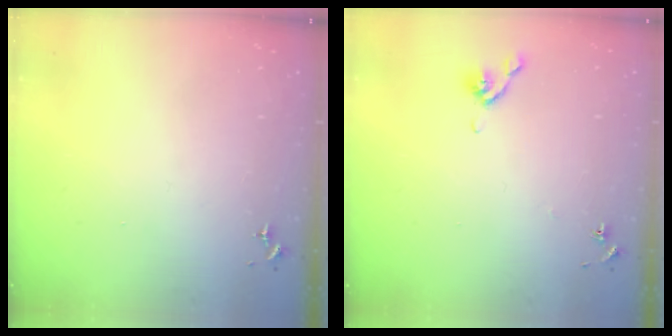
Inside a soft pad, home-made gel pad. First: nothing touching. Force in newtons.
{"total": 5.8, "press": 5.6, "slide": 1.7}